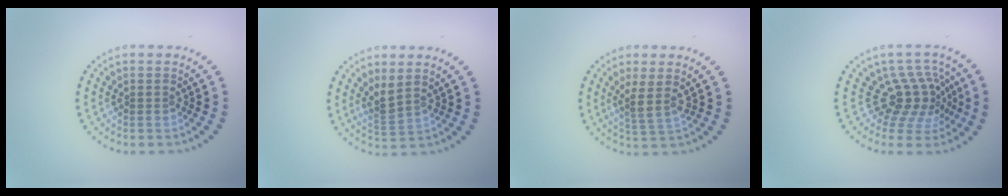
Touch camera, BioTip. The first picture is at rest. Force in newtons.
{"total": 2.1, "press": 1.5, "slide": 1.4}
{"total": 2.2, "press": 1.6, "slide": 1.5}
{"total": 4.0, "press": 2.8, "slide": 2.8}